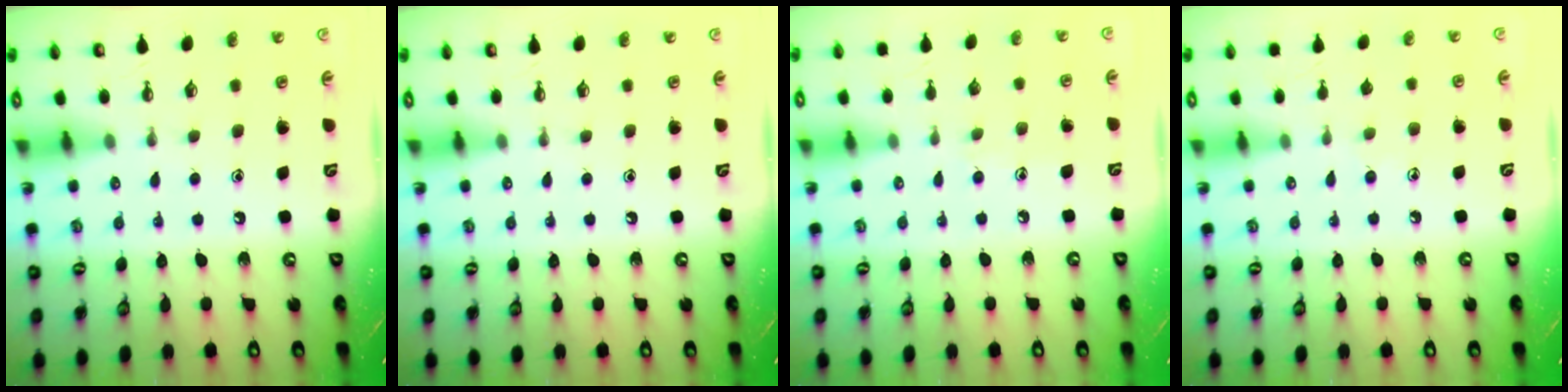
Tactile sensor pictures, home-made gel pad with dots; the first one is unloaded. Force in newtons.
{"total": 0.0}
{"total": 3.9, "press": 3.8, "slide": 0.4}
{"total": 6.1, "press": 6.1, "slide": 0.5}